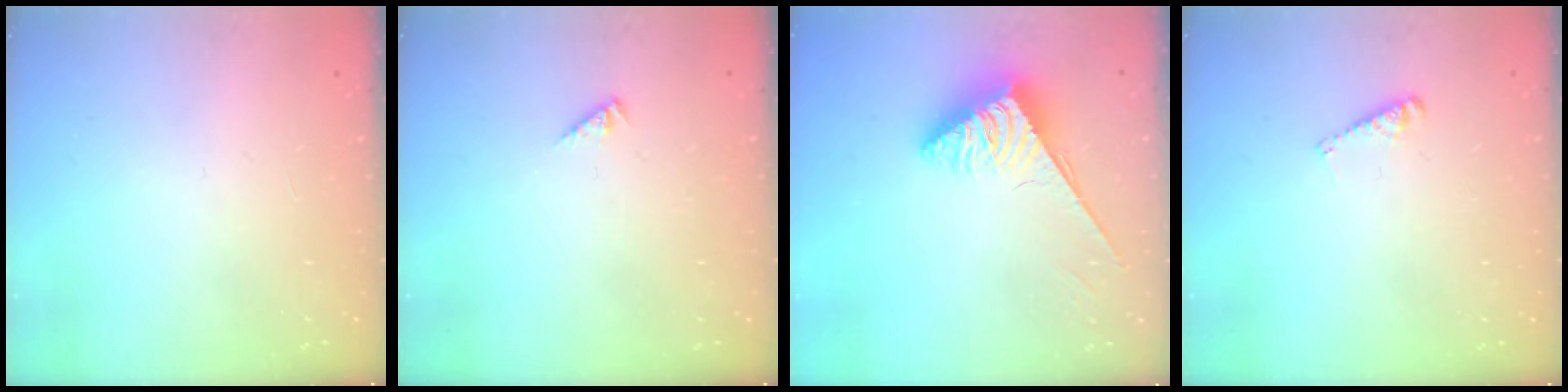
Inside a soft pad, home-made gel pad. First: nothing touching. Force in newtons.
{"total": 1.0, "press": 1.0, "slide": 0.3}
{"total": 3.8, "press": 3.7, "slide": 0.6}
{"total": 3.9, "press": 3.9, "slide": 0.5}